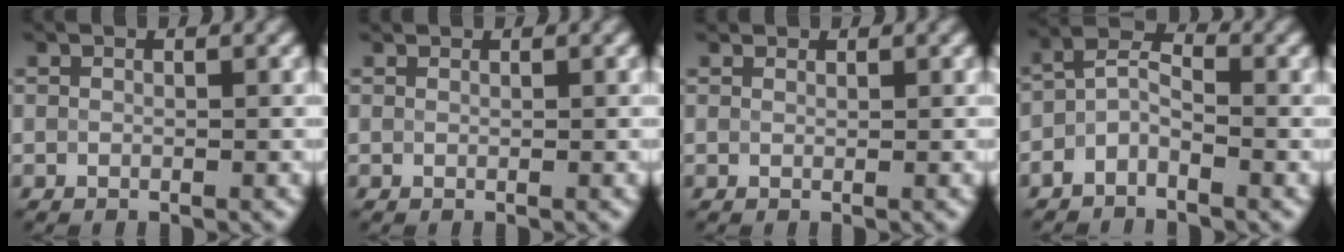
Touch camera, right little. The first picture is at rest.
{"total": 0.5, "force": [0.5, 0.1, 0.1], "torque": [-0.003, 0.000, 0.010]}
{"total": 0.8, "force": [0.8, 0.3, 0.1], "torque": [-0.005, -0.002, 0.012]}
{"total": 2.6, "force": [-1.4, 1.2, 1.8], "torque": [-0.037, 0.014, -0.034]}